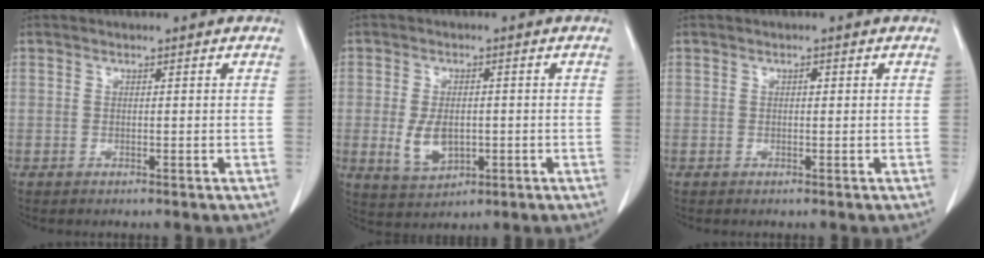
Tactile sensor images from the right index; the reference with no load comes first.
{"total": 5.8, "force": [-0.9, 3.4, 4.6], "torque": [-0.091, -0.005, -0.005]}
{"total": 0.6, "force": [0.1, 0.3, 0.5], "torque": [-0.008, 0.002, 0.001]}